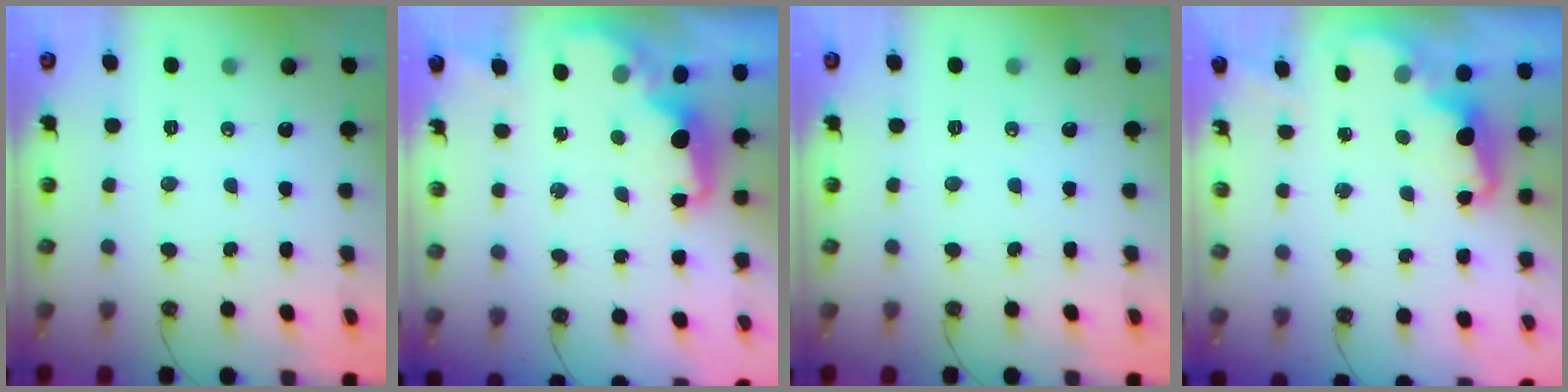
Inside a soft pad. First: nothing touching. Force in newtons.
{"total": 2.1, "press": 2.0, "slide": 0.7}
{"total": 0.0}
{"total": 2.4, "press": 2.3, "slide": 0.7}